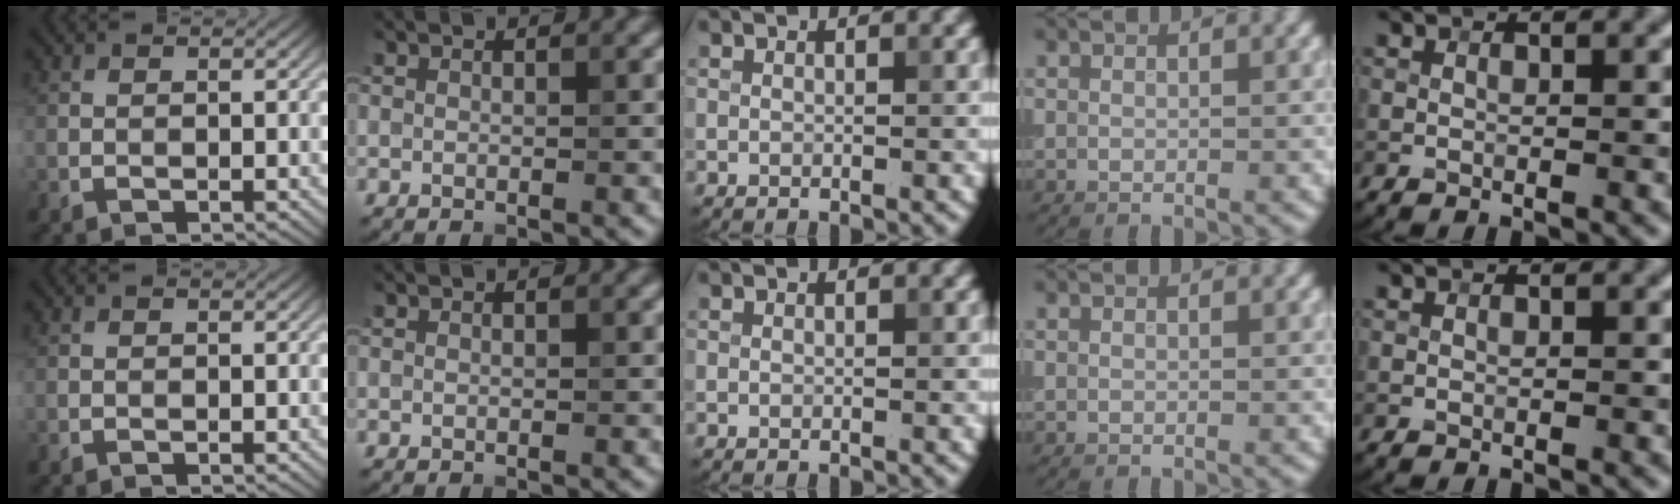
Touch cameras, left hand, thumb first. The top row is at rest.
{}